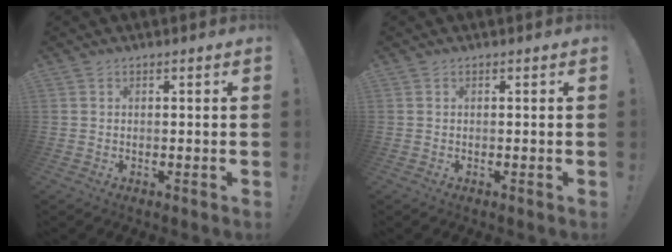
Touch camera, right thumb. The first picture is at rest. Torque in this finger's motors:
{"motor_torque": [0.00, 0.00, -0.01, 0.00, 0.00]}